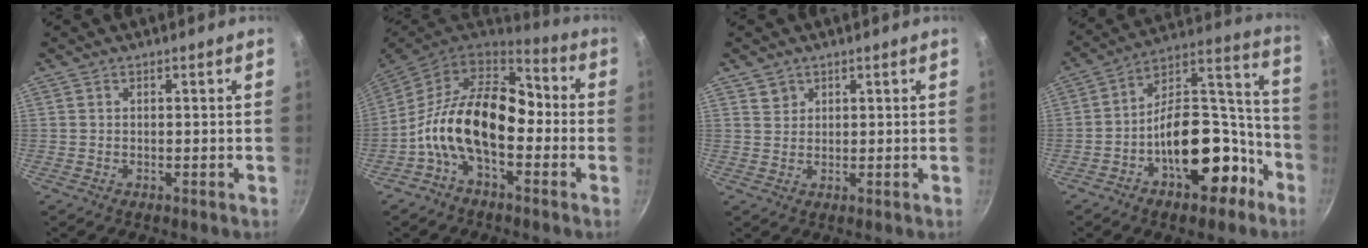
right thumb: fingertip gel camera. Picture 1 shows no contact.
{"total": 17.5, "force": [-3.1, 10.4, 13.7], "torque": [-0.212, 0.047, -0.079]}
{"total": 2.2, "force": [1.3, 1.7, 0.2], "torque": [0.013, 0.004, 0.022]}
{"total": 19.9, "force": [-8.5, 11.5, 13.9], "torque": [-0.151, 0.101, -0.122]}